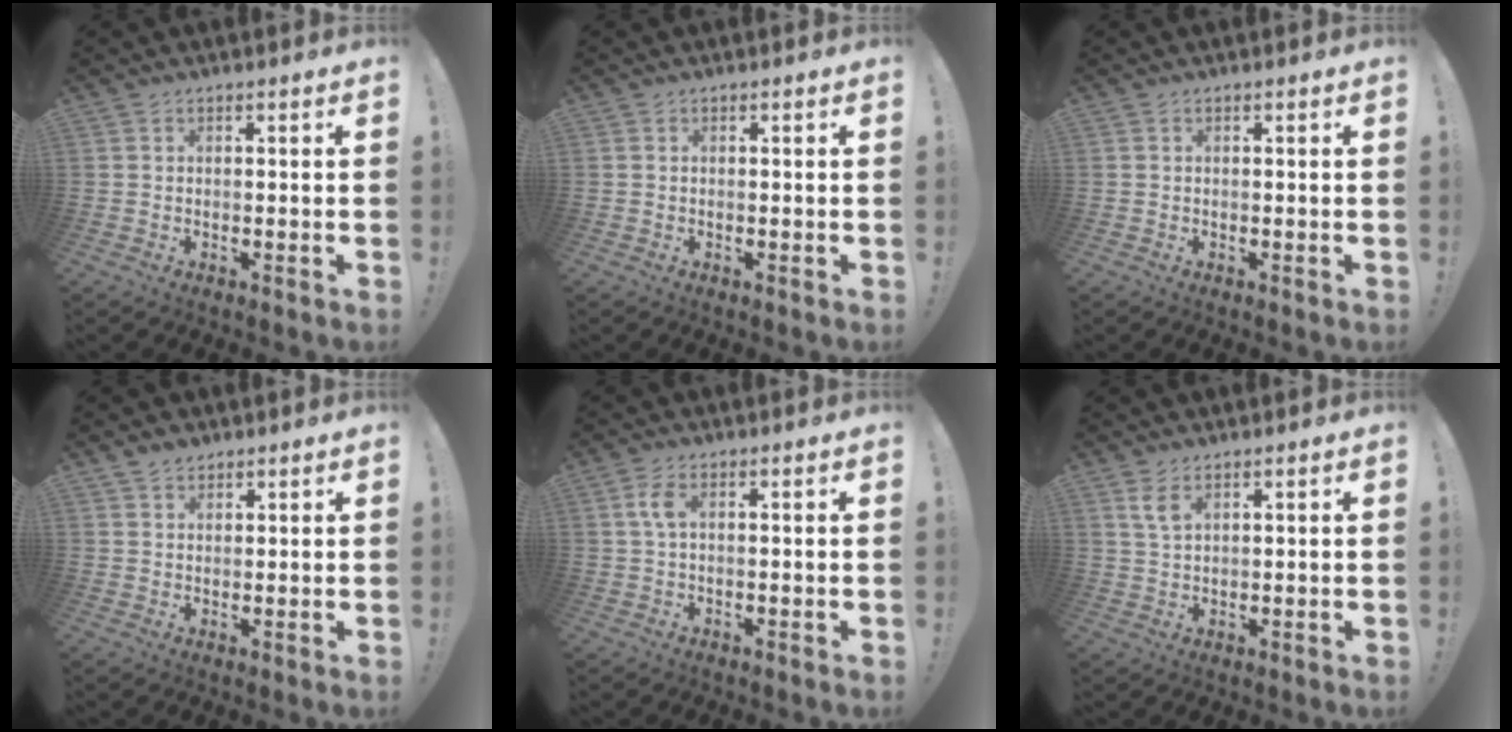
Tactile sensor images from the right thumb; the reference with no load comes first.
{"total": 0.0}
{"total": 0.0}
{"total": 2.7, "force": [2.2, 1.4, 0.6], "torque": [-0.005, -0.013, 0.041]}
{"total": 4.3, "force": [0.9, 2.2, 3.6], "torque": [-0.064, 0.006, 0.016]}
{"total": 4.2, "force": [2.4, 1.7, 3.1], "torque": [-0.050, -0.011, 0.042]}